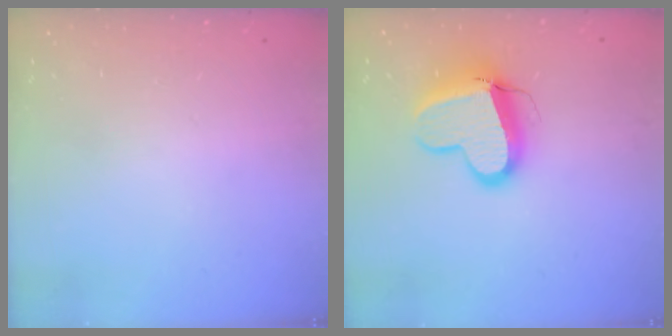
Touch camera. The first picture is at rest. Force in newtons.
{"total": 15.6, "press": 15.5, "slide": 1.5}